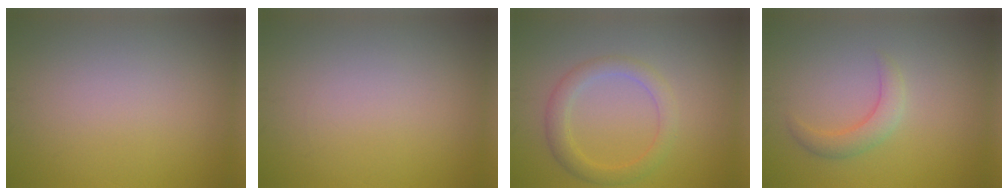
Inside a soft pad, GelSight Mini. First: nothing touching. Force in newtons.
{"total": 0.0}
{"total": 2.8, "press": 2.8, "slide": 0.1}
{"total": 2.3, "press": 2.2, "slide": 0.2}